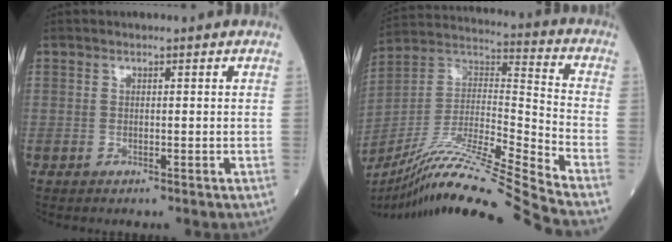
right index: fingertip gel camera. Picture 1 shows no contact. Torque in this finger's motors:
{"motor_torque": [-0.33, -0.38, 0.39, 0.09]}